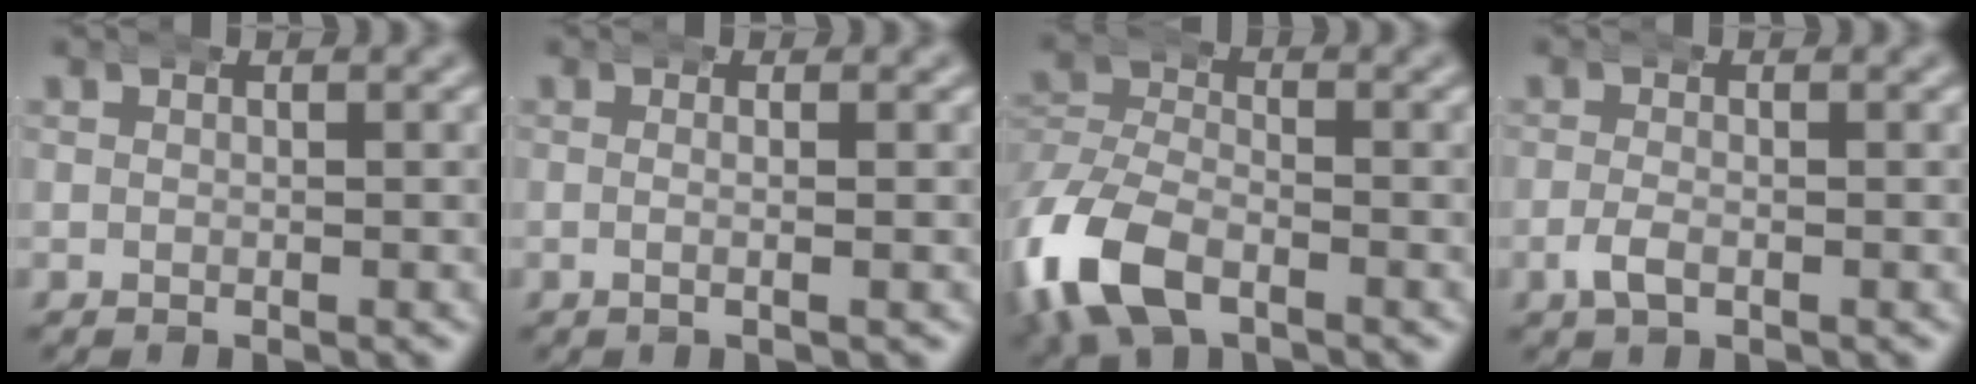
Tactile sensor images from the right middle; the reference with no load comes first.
{"total": 1.6, "force": [-0.4, 0.0, 1.5], "torque": [-0.030, 0.004, -0.010]}
{"total": 7.1, "force": [-3.3, 4.8, 4.0], "torque": [-0.106, -0.022, -0.049]}
{"total": 1.8, "force": [-1.2, 0.6, 1.2], "torque": [-0.029, -0.005, -0.021]}